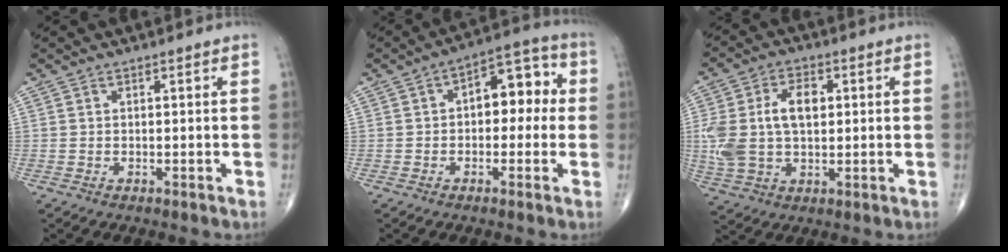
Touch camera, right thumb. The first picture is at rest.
{"total": 9.6, "force": [0.6, 5.8, 7.7], "torque": [-0.067, 0.033, -0.003]}
{"total": 12.7, "force": [1.5, 7.7, 10.0], "torque": [-0.201, 0.016, 0.032]}